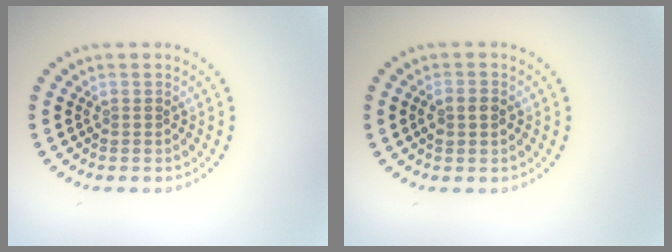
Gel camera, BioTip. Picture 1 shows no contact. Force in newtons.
{"total": 1.7, "press": 1.7, "slide": 0.2}